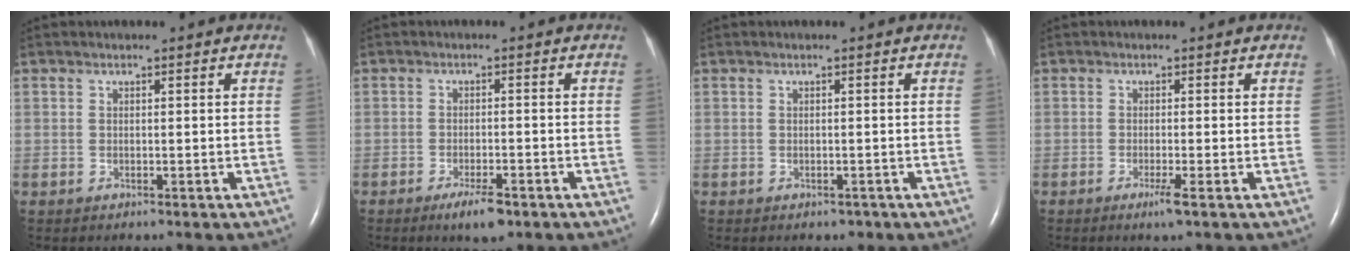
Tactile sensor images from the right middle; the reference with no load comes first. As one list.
[{"total": 4.0, "force": [-2.6, 0.9, 2.9], "torque": [-0.057, -0.005, -0.040]}, {"total": 0.9, "force": [-0.6, 0.6, 0.2], "torque": [-0.002, 0.001, -0.005]}, {"total": 1.7, "force": [-0.9, -0.3, 1.4], "torque": [-0.029, -0.006, -0.017]}]